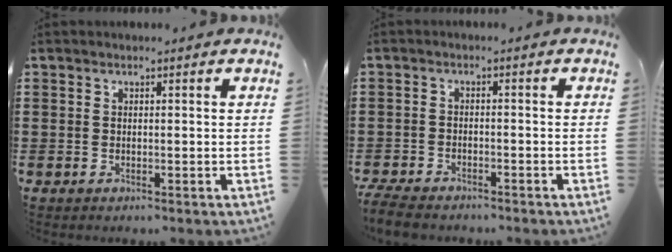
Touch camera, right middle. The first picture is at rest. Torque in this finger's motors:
{"motor_torque": [1.47, -0.67, 0.59, 0.21]}